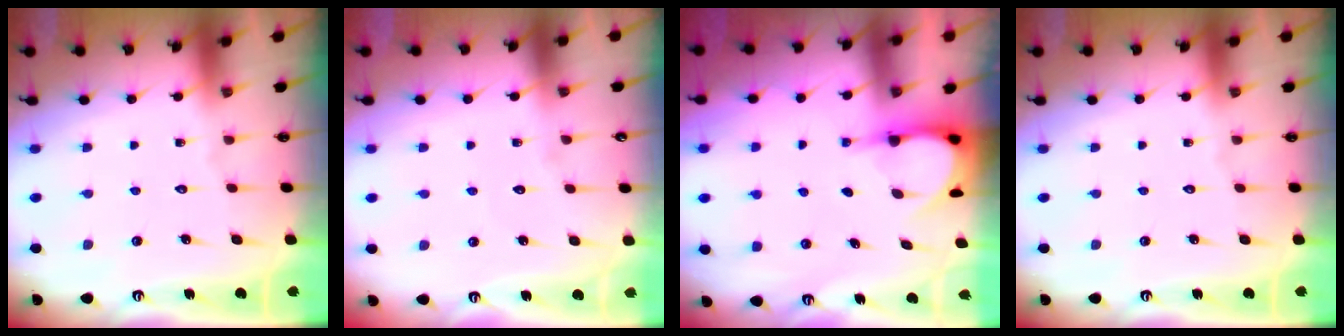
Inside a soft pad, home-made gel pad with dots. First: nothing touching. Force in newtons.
{"total": 3.6, "press": 3.5, "slide": 0.3}
{"total": 3.8, "press": 3.8, "slide": 0.3}
{"total": 0.0}